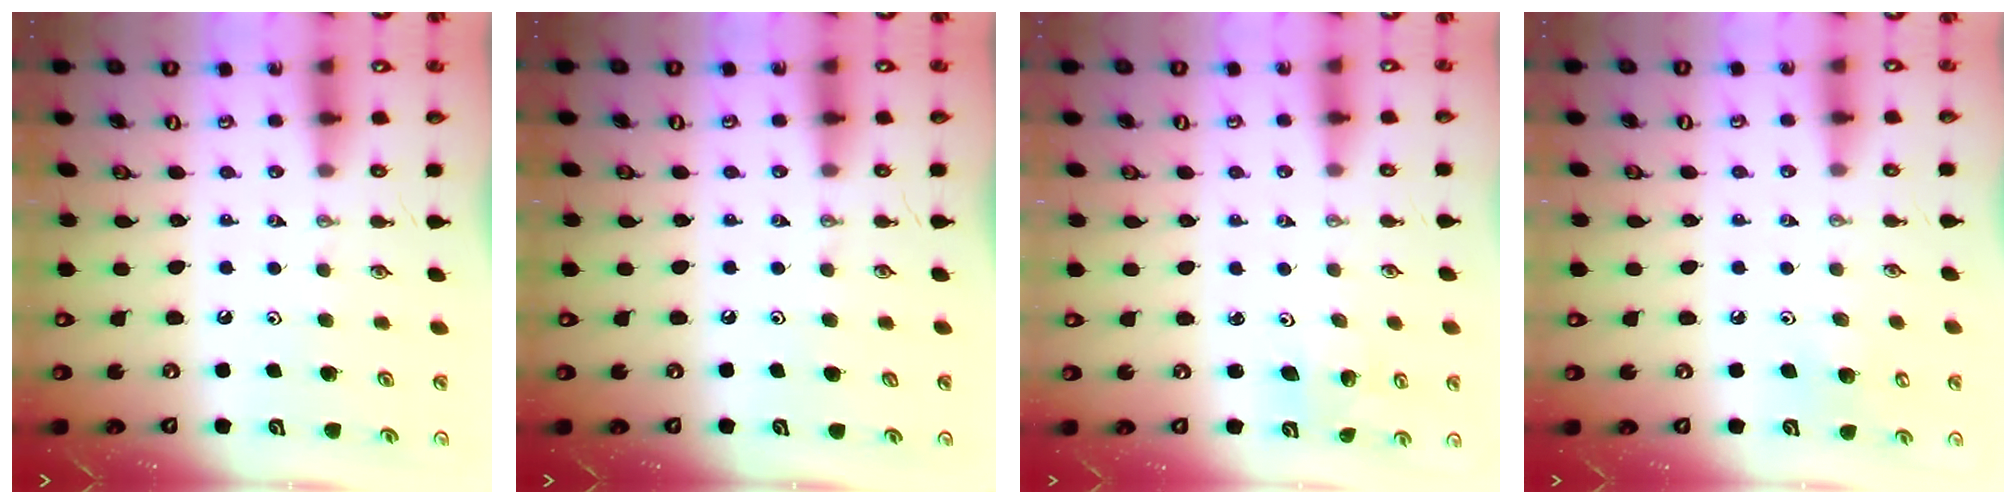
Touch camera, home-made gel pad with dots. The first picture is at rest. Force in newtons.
{"total": 1.4, "press": 0.2, "slide": 1.4}
{"total": 1.9, "press": 1.9, "slide": 0.1}
{"total": 5.3, "press": 5.2, "slide": 0.7}